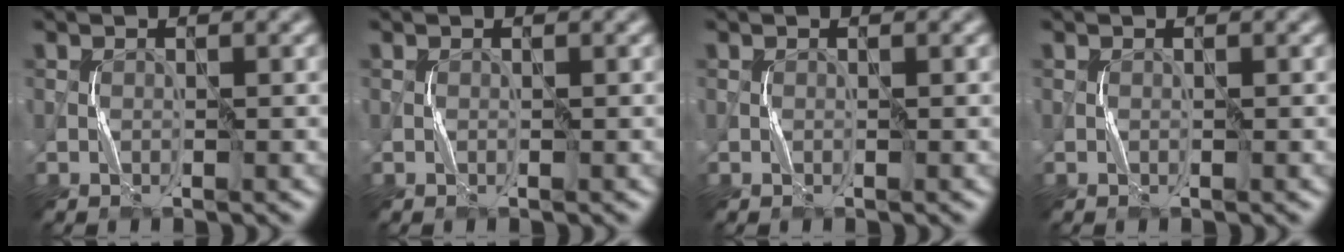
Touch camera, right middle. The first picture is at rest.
{"total": 0.0}
{"total": 0.0}
{"total": 0.0}